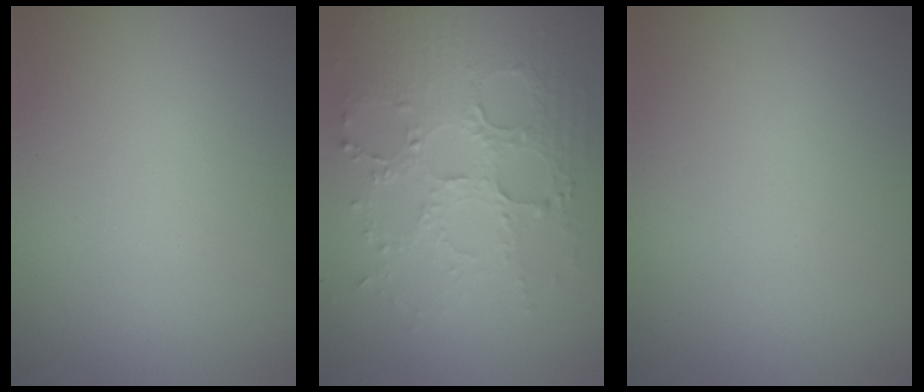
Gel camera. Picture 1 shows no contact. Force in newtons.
{"total": 5.5, "press": 3.8, "slide": 4.0}
{"total": 0.0}